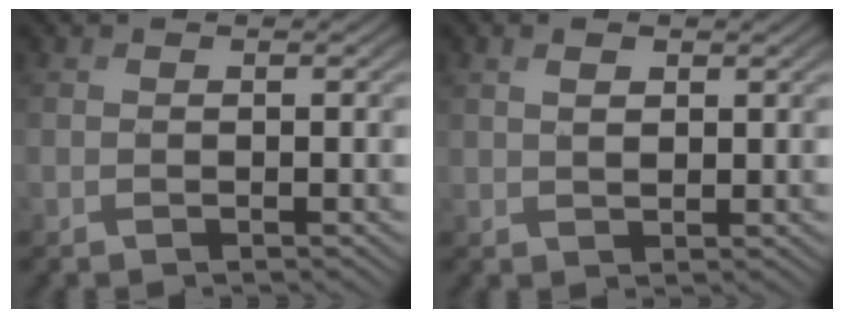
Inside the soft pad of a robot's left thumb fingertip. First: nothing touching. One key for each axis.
{"total": 2.1, "fx": 1.0, "fy": 1.2, "fz": 1.5, "tx": -0.031, "ty": 0.000, "tz": 0.020}